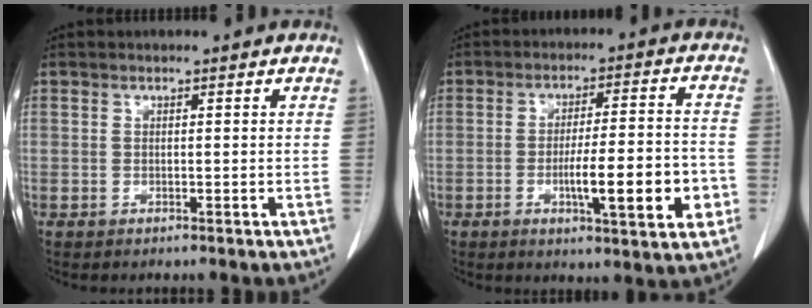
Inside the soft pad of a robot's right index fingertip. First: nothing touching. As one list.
[{"total": 11.7, "force": [-3.4, 1.6, 11.0], "torque": [-0.168, 0.000, -0.049]}]